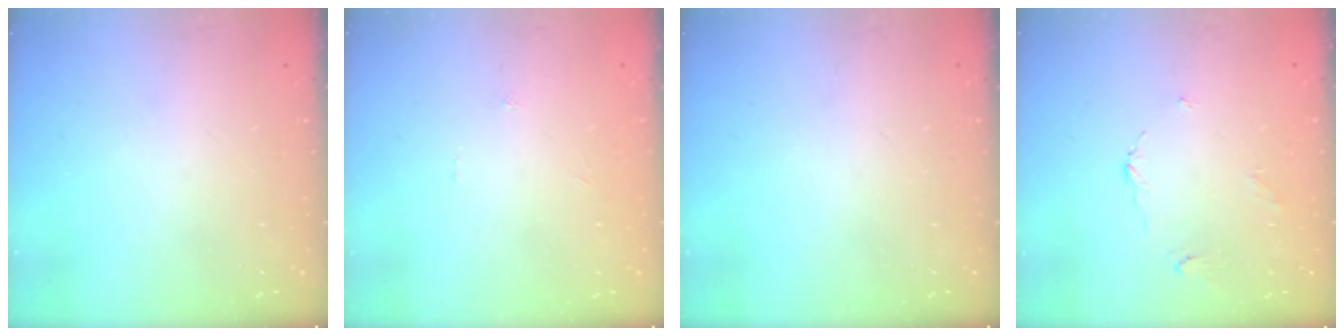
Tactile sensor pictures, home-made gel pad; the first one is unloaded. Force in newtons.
{"total": 0.0}
{"total": 0.0}
{"total": 2.6, "press": 2.5, "slide": 0.4}